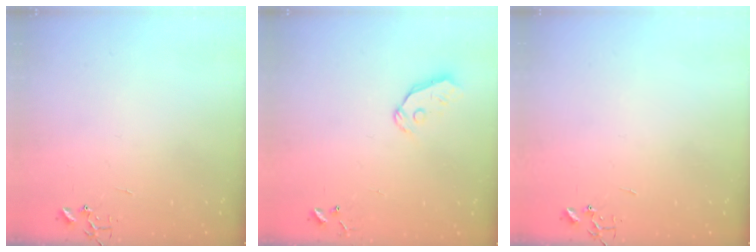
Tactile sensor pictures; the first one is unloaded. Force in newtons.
{"total": 6.1, "press": 6.1, "slide": 0.6}
{"total": 0.0}